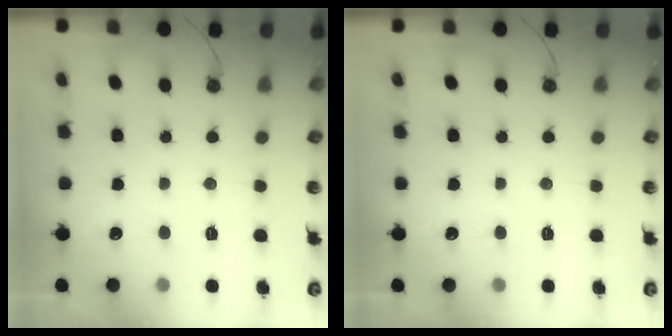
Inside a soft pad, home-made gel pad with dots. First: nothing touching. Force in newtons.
{"total": 0.0}